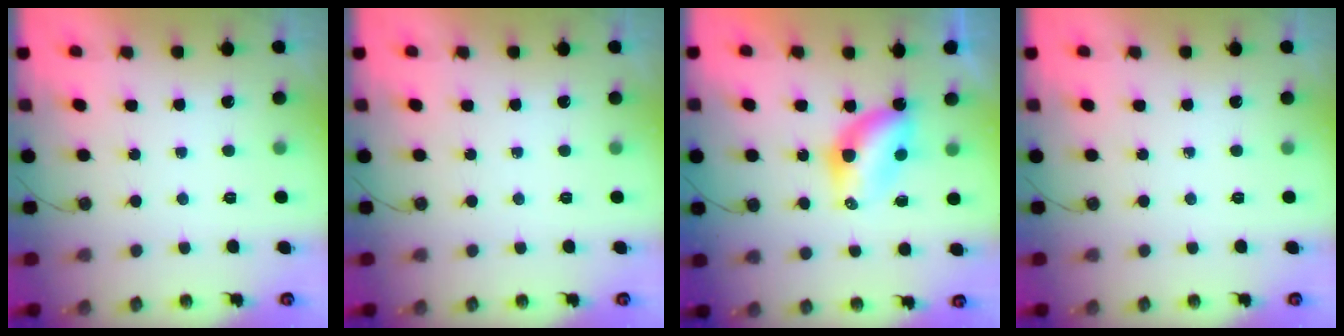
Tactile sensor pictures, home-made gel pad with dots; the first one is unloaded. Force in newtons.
{"total": 0.0}
{"total": 6.8, "press": 6.8, "slide": 0.2}
{"total": 0.0}